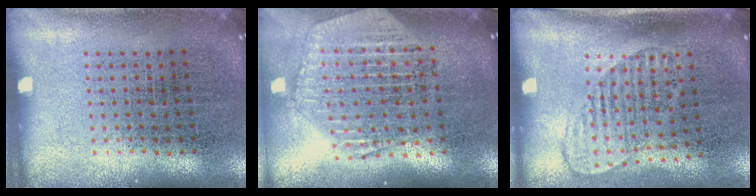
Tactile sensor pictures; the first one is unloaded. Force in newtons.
{"total": 2.6, "press": 2.1, "slide": 1.4}
{"total": 1.4, "press": 1.2, "slide": 0.8}